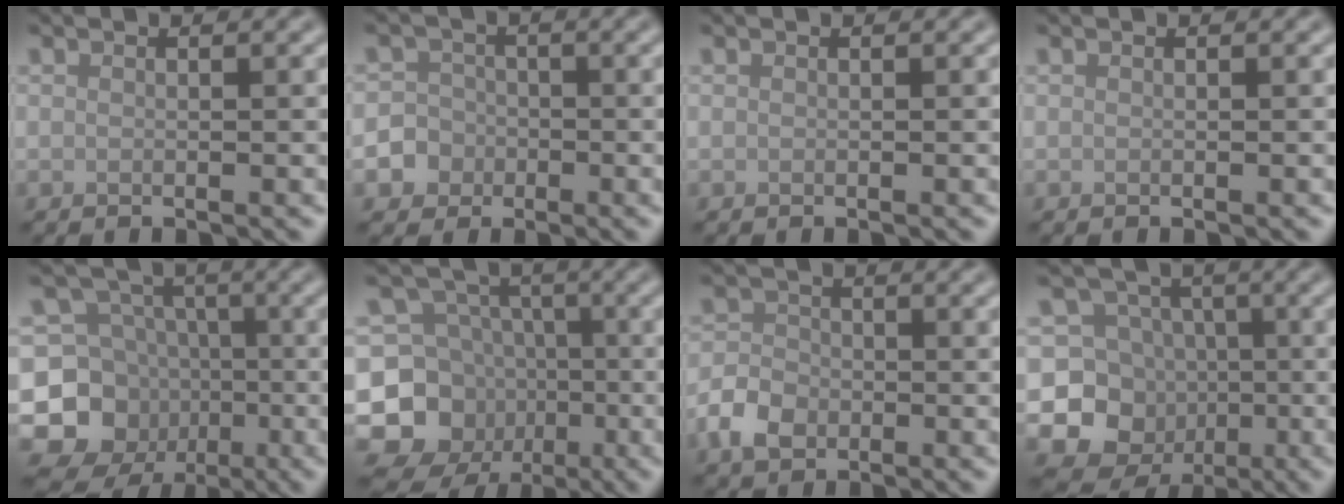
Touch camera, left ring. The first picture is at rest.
{"total": 5.2, "force": [-2.5, 4.5, 0.6], "torque": [0.005, -0.004, -0.055]}
{"total": 0.0}
{"total": 0.0}
{"total": 9.9, "force": [-3.8, 8.8, 2.4], "torque": [-0.057, -0.001, -0.083]}
{"total": 10.1, "force": [-4.1, 8.9, 2.5], "torque": [-0.060, 0.000, -0.088]}
{"total": 3.5, "force": [-1.6, 2.6, 1.8], "torque": [-0.036, -0.001, -0.036]}
{"total": 10.8, "force": [-3.8, 9.8, 2.5], "torque": [-0.048, -0.005, -0.074]}